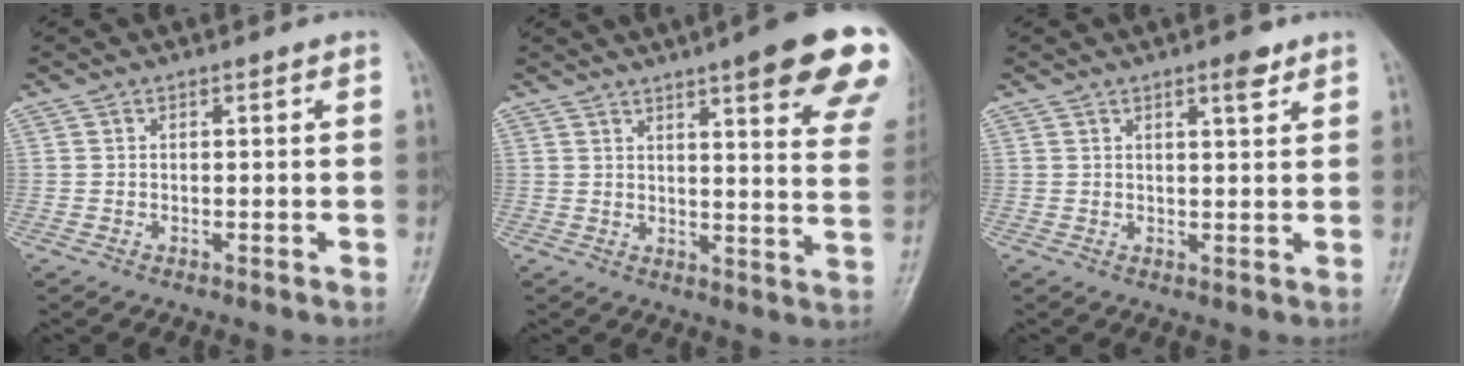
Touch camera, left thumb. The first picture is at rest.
{"total": 19.9, "force": [12.2, 3.3, 15.3], "torque": [-0.174, -0.040, 0.140]}
{"total": 3.1, "force": [2.0, 0.8, 2.2], "torque": [-0.028, -0.012, 0.029]}